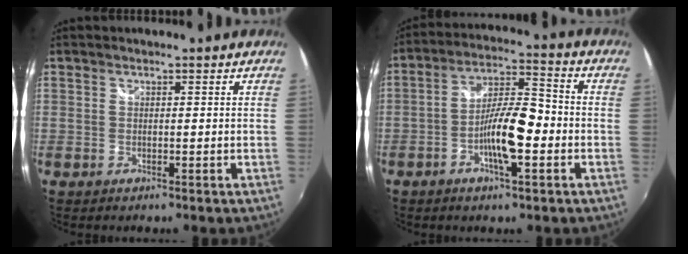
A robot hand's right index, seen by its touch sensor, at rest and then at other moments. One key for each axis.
{"total": 10.6, "fx": -3.3, "fy": 2.5, "fz": 9.7, "tx": -0.185, "ty": 0.003, "tz": -0.060}